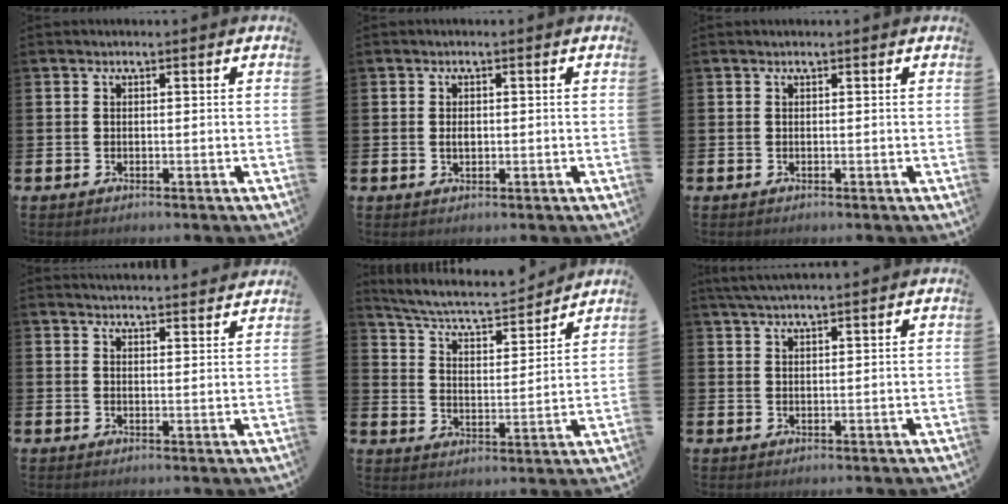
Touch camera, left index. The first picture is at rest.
{"total": 1.2, "force": [0.0, 0.8, 0.9], "torque": [-0.007, 0.002, -0.004]}
{"total": 0.0}
{"total": 3.3, "force": [3.3, -0.2, -0.1], "torque": [-0.007, -0.021, 0.060]}
{"total": 6.7, "force": [6.2, 1.4, 2.1], "torque": [-0.072, -0.049, 0.102]}
{"total": 2.9, "force": [2.8, 0.0, 1.0], "torque": [-0.035, -0.001, 0.053]}